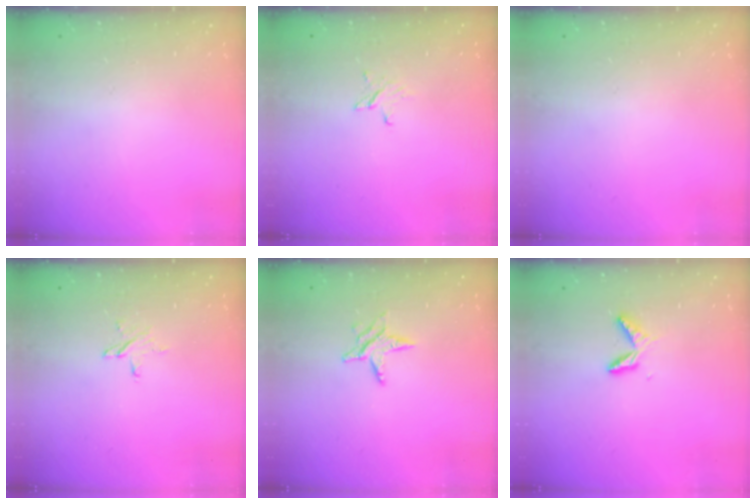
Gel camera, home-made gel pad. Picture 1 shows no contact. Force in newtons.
{"total": 2.4, "press": 2.4, "slide": 0.2}
{"total": 0.0}
{"total": 3.7, "press": 3.7, "slide": 0.3}
{"total": 5.8, "press": 5.8, "slide": 0.5}
{"total": 5.2, "press": 5.1, "slide": 0.5}